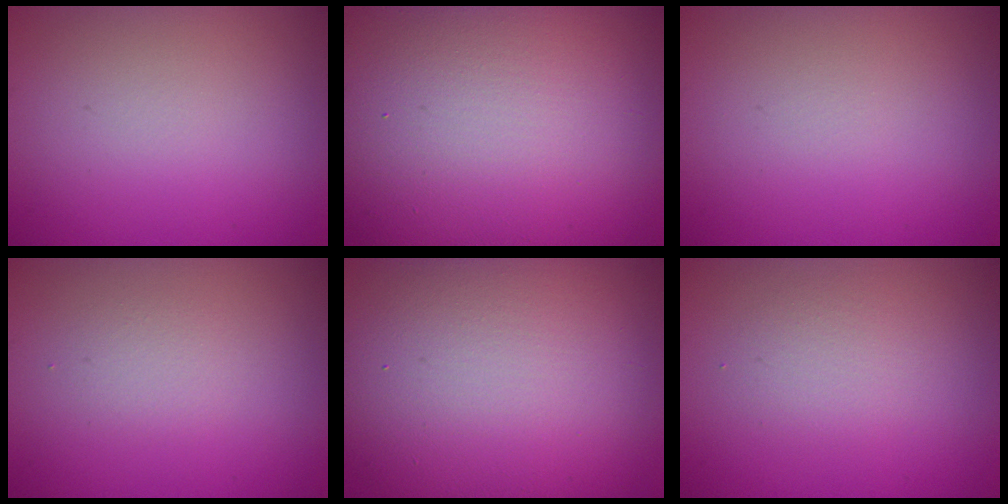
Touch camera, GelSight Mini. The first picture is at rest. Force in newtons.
{"total": 20.6, "press": 20.6, "slide": 1.0}
{"total": 0.0}
{"total": 1.2, "press": 1.2, "slide": 0.0}
{"total": 15.7, "press": 15.7, "slide": 0.8}
{"total": 1.7, "press": 1.7, "slide": 0.1}